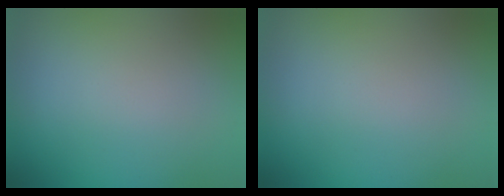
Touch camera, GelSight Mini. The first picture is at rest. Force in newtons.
{"total": 0.0}